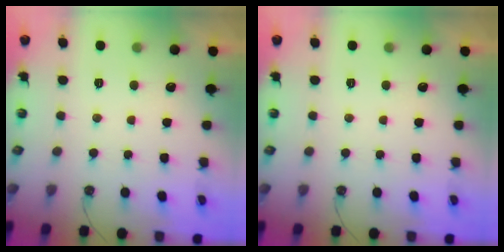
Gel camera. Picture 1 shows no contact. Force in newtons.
{"total": 0.0}